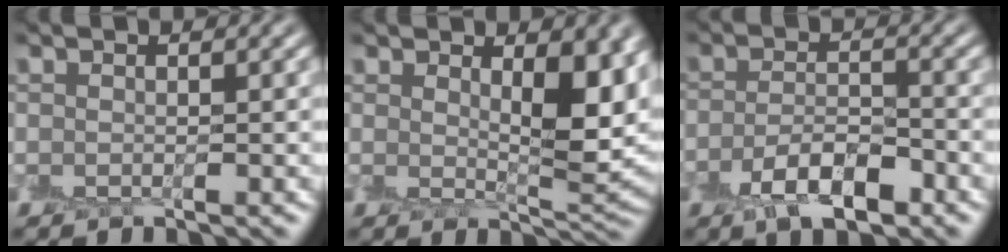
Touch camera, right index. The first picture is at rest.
{"total": 5.9, "force": [1.7, 2.4, 5.1], "torque": [-0.072, -0.005, 0.031]}
{"total": 4.4, "force": [-2.4, 2.0, 3.1], "torque": [-0.055, 0.003, -0.041]}